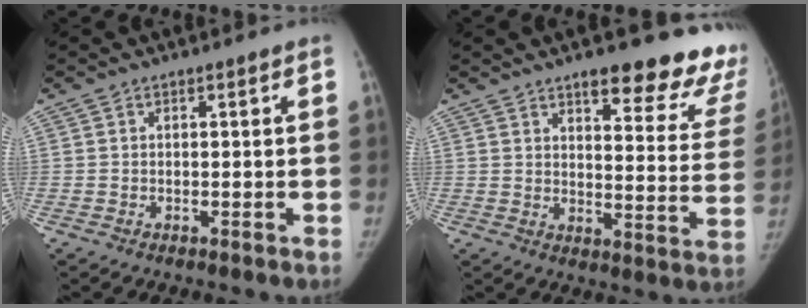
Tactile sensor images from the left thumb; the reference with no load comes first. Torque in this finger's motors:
{"motor_torque": [0.57, -0.13, 1.01, -0.57, 0.04]}